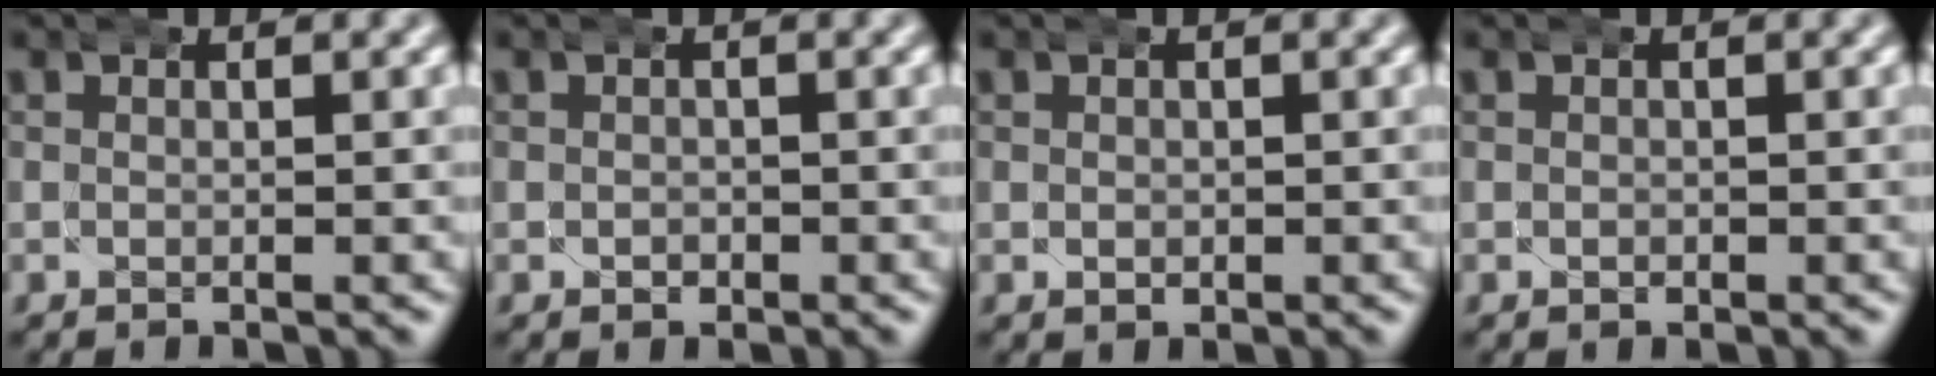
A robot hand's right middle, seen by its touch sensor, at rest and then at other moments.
{"total": 1.0, "force": [-0.4, 0.8, 0.3], "torque": [-0.009, -0.004, -0.002]}
{"total": 0.7, "force": [-0.1, 0.7, 0.2], "torque": [-0.006, -0.004, 0.003]}
{"total": 0.6, "force": [-0.2, 0.5, 0.2], "torque": [-0.005, -0.002, -0.001]}